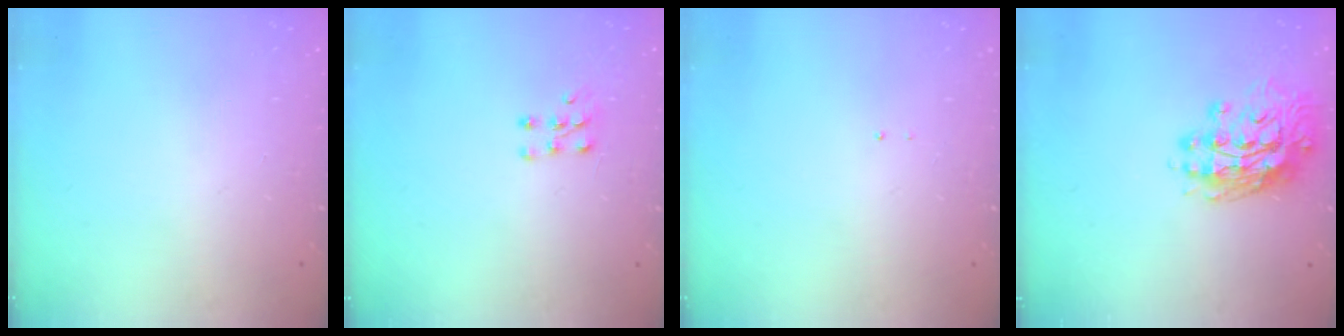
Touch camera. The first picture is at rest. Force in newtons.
{"total": 5.6, "press": 5.5, "slide": 0.6}
{"total": 0.6, "press": 0.6, "slide": 0.1}
{"total": 13.6, "press": 13.6, "slide": 1.5}